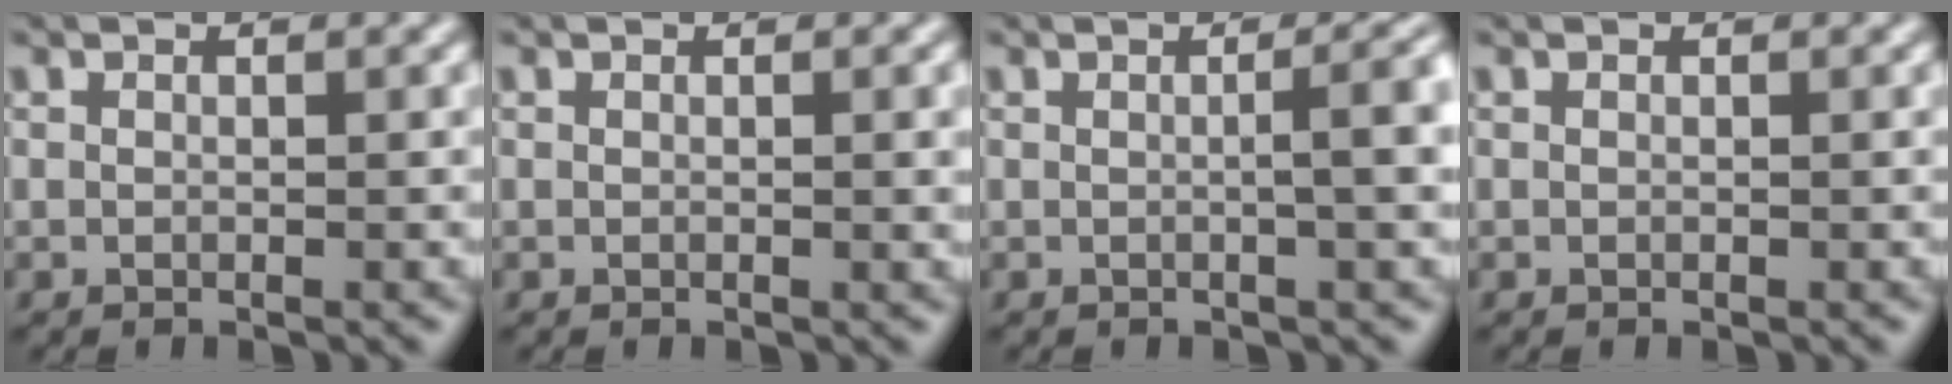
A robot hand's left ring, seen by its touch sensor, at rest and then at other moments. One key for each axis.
{"total": 0.9, "fx": 0.1, "fy": 0.1, "fz": 0.9, "tx": -0.011, "ty": 0.000, "tz": 0.001}
{"total": 4.1, "fx": 0.2, "fy": 1.3, "fz": 3.9, "tx": -0.036, "ty": 0.017, "tz": 0.001}
{"total": 0.0}